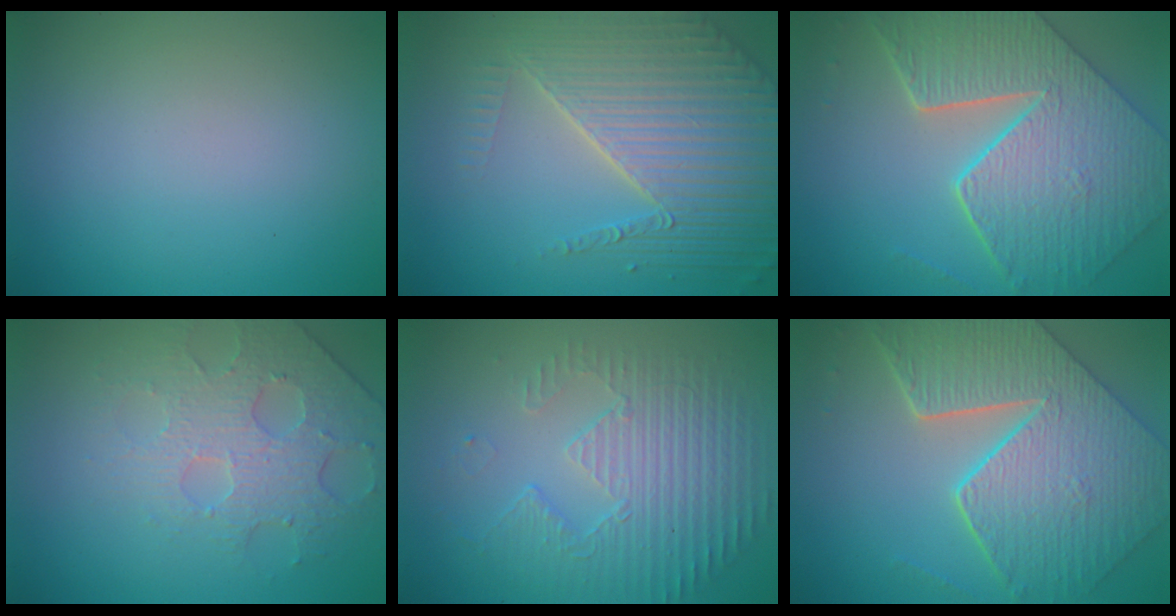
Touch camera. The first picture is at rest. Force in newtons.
{"total": 7.2, "press": 5.5, "slide": 4.6}
{"total": 9.7, "press": 6.8, "slide": 7.0}
{"total": 3.8, "press": 3.6, "slide": 1.3}
{"total": 5.5, "press": 3.6, "slide": 4.1}
{"total": 9.7, "press": 6.8, "slide": 7.0}